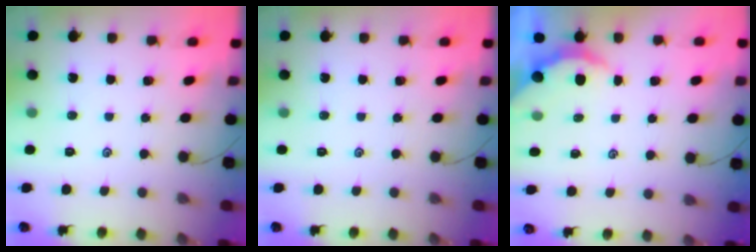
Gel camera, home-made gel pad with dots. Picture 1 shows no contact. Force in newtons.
{"total": 0.0}
{"total": 2.4, "press": 2.3, "slide": 0.4}